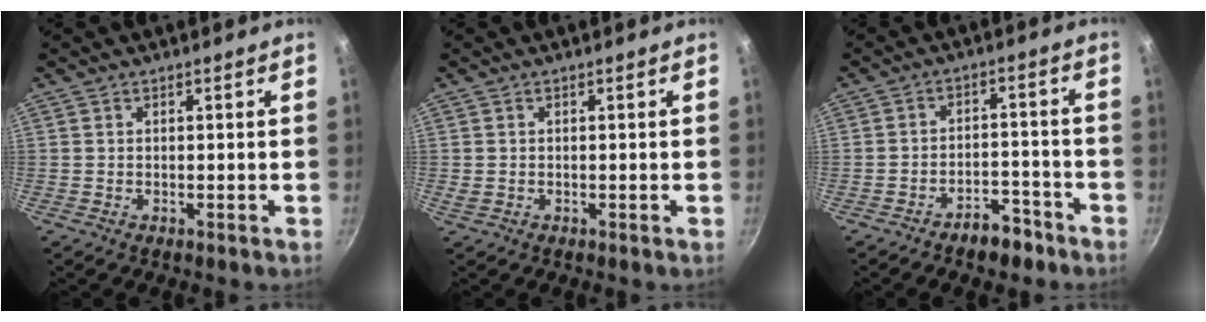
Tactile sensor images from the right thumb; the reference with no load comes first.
{"total": 0.6, "force": [-0.1, 0.4, 0.5], "torque": [-0.010, 0.001, 0.002]}
{"total": 6.1, "force": [-4.5, 3.0, 2.8], "torque": [-0.024, 0.046, -0.062]}